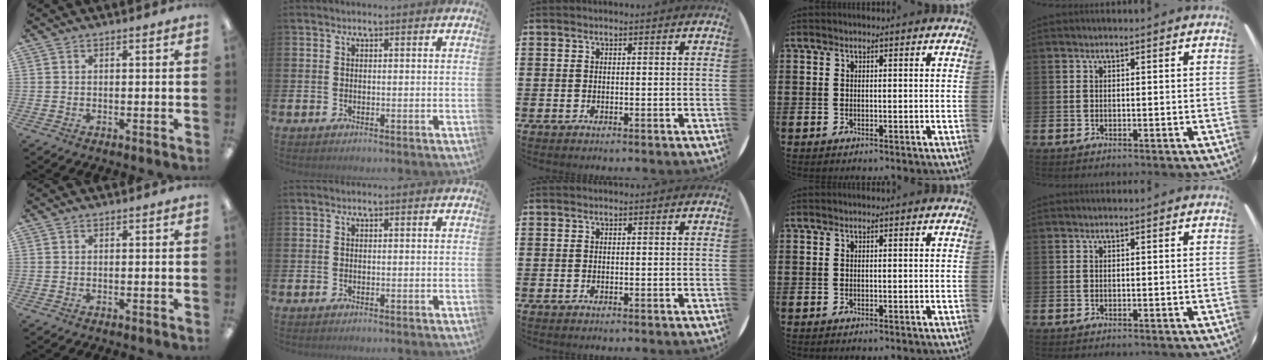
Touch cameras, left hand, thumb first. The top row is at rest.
{}